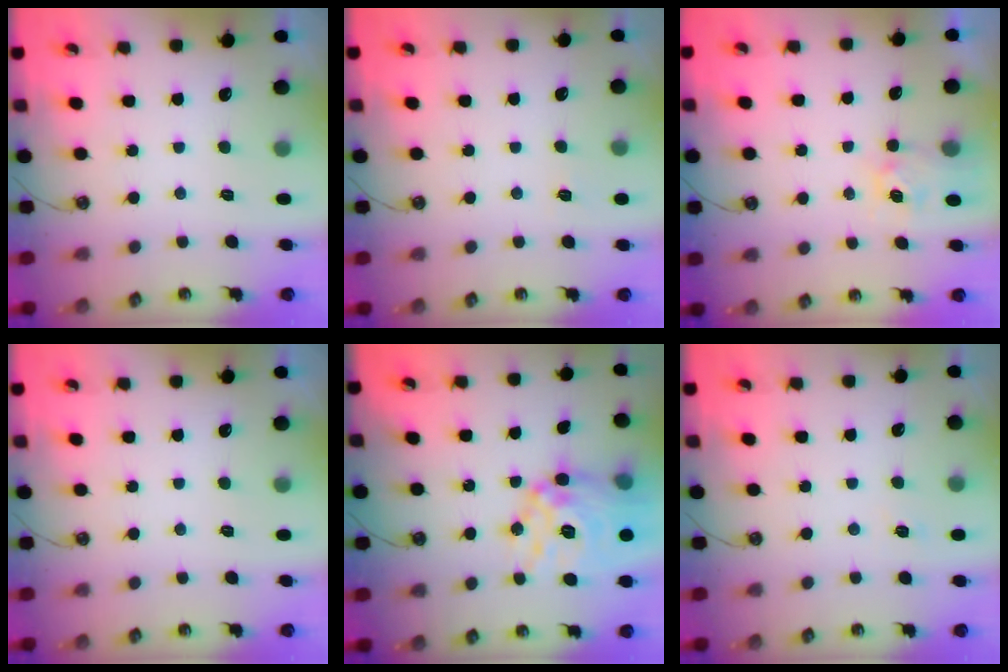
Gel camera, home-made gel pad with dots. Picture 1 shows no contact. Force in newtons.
{"total": 3.1, "press": 3.1, "slide": 0.4}
{"total": 4.3, "press": 4.3, "slide": 0.4}
{"total": 0.0}
{"total": 19.2, "press": 19.1, "slide": 1.8}
{"total": 2.2, "press": 2.2, "slide": 0.3}